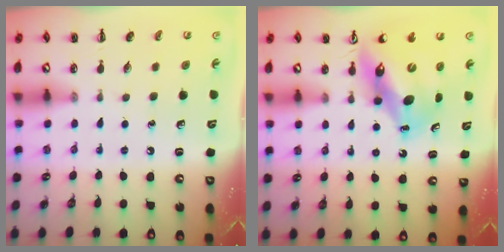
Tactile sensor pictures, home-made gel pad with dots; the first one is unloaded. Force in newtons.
{"total": 12.3, "press": 11.7, "slide": 3.6}